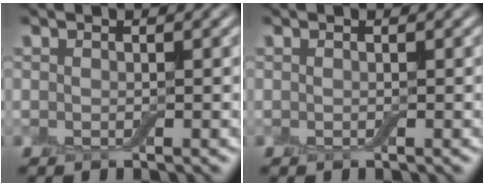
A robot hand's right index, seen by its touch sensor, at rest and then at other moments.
{"total": 0.0}